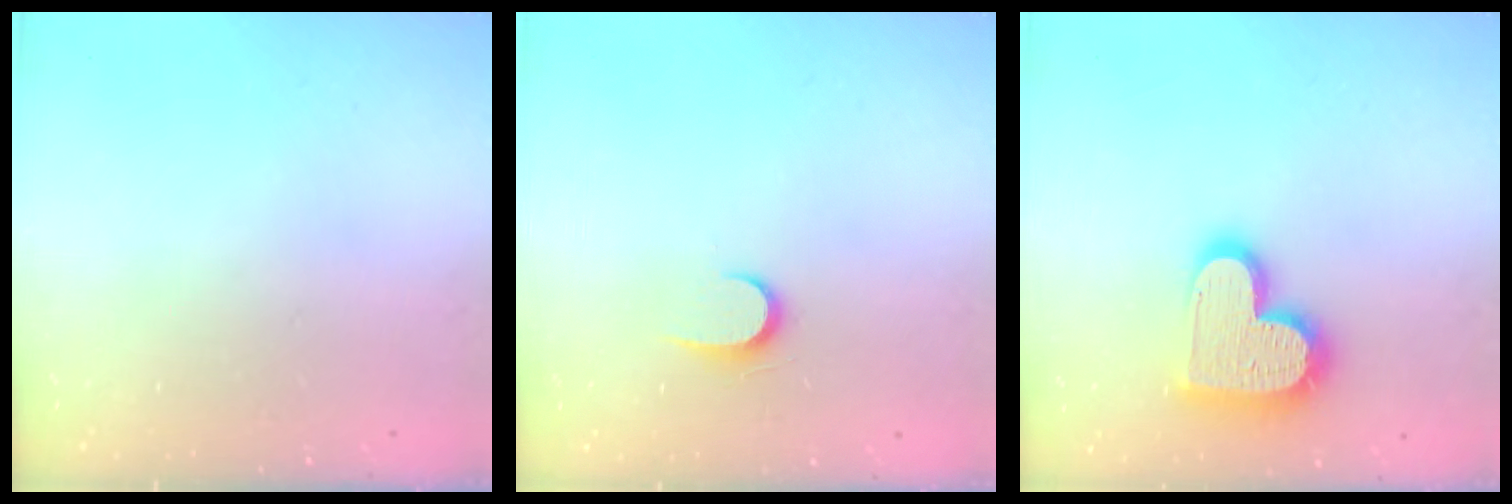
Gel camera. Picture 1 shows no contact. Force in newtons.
{"total": 6.1, "press": 6.1, "slide": 0.6}
{"total": 17.6, "press": 17.5, "slide": 1.0}